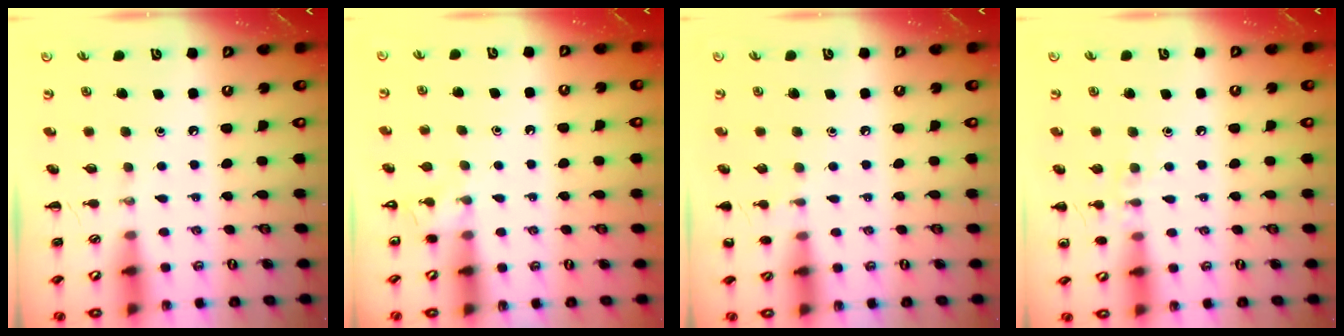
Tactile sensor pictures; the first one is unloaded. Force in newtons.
{"total": 3.7, "press": 3.4, "slide": 1.4}
{"total": 5.3, "press": 5.1, "slide": 1.5}
{"total": 7.7, "press": 7.4, "slide": 2.0}